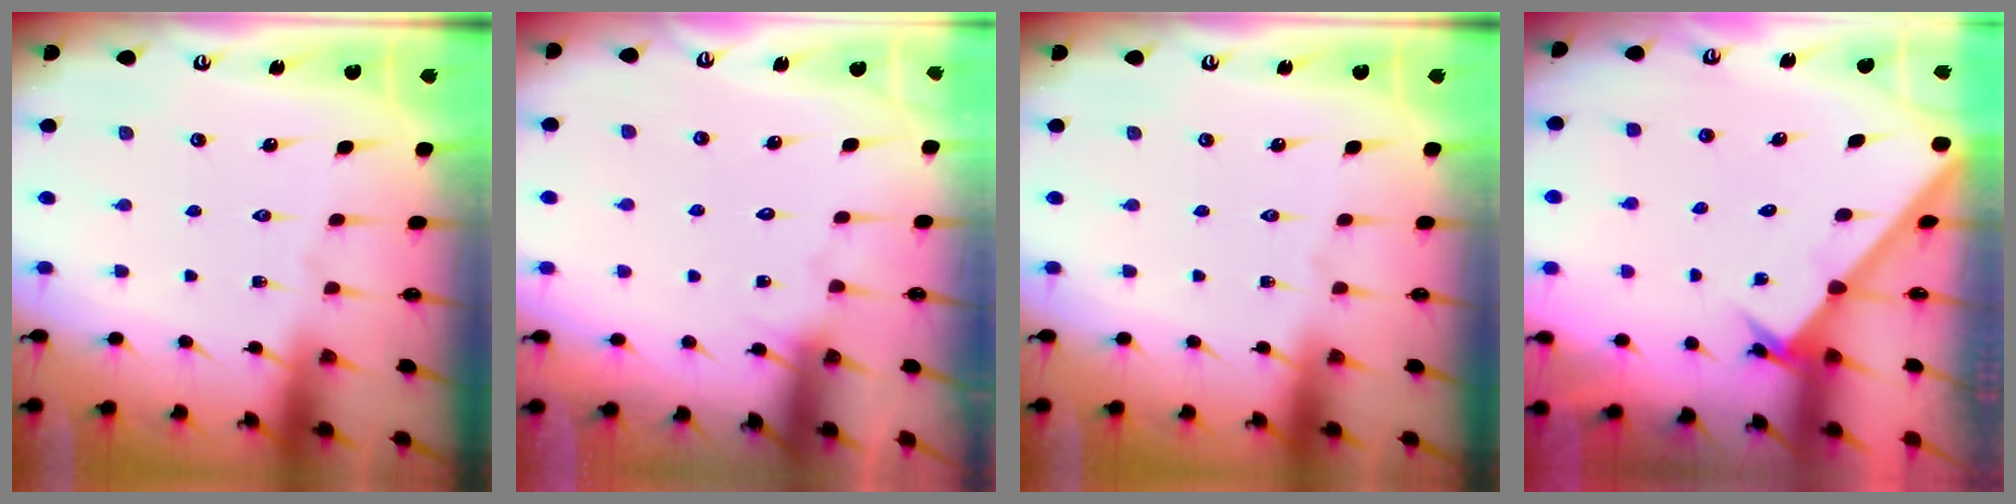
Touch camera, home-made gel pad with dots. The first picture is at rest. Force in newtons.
{"total": 5.8, "press": 5.8, "slide": 0.3}
{"total": 0.0}
{"total": 1.9, "press": 1.9, "slide": 0.2}